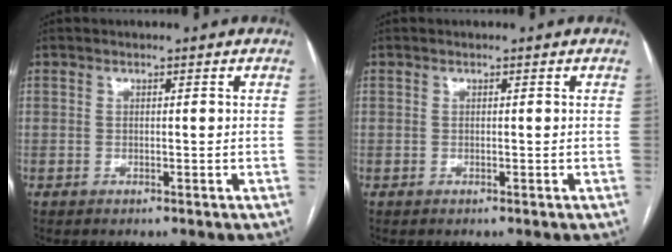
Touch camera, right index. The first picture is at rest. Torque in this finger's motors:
{"motor_torque": [0.00, 0.00, 0.00, 0.00]}